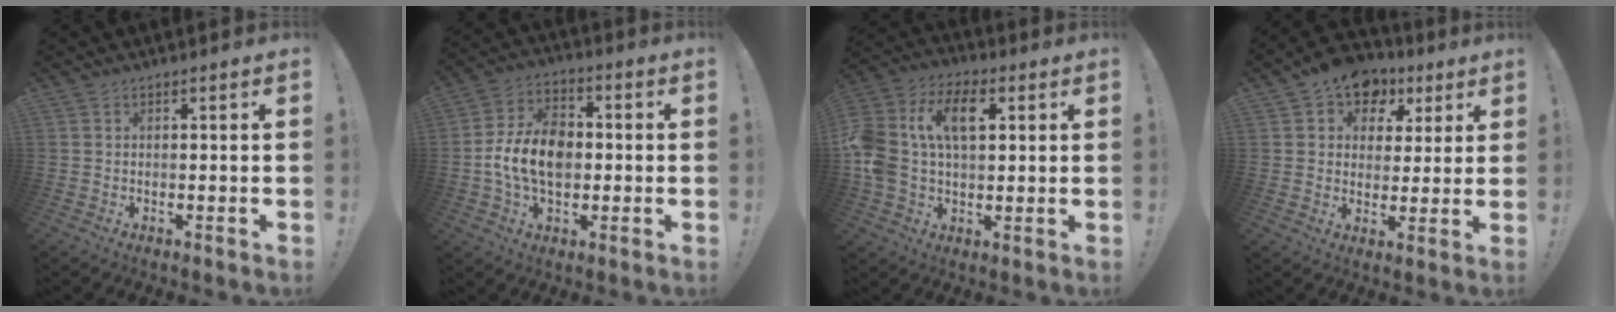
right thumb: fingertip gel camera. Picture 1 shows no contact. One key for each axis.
{"total": 14.3, "fx": -1.3, "fy": 10.1, "fz": 10.0, "tx": -0.187, "ty": 0.018, "tz": -0.022}
{"total": 15.5, "fx": 3.8, "fy": 10.0, "fz": 11.3, "tx": -0.218, "ty": 0.005, "tz": 0.066}
{"total": 9.7, "fx": 5.3, "fy": 7.2, "fz": 3.7, "tx": -0.049, "ty": -0.027, "tz": 0.099}